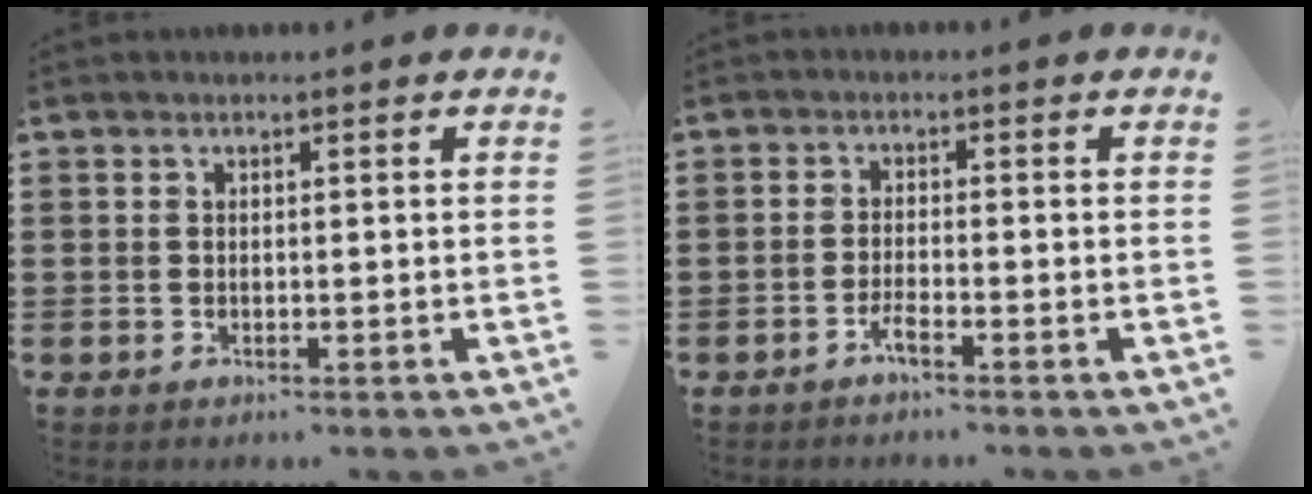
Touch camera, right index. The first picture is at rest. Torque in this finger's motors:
{"motor_torque": [2.14, 0.00, 0.06, -0.03]}